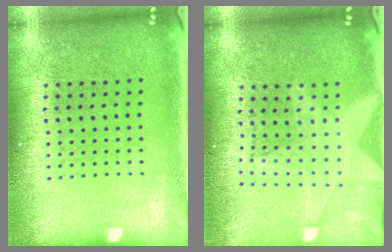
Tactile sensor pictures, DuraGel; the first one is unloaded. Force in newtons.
{"total": 2.3, "press": 1.9, "slide": 1.3}